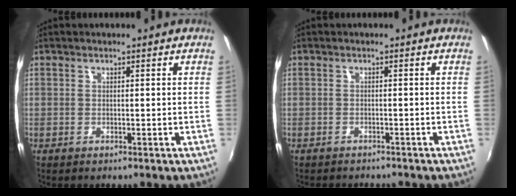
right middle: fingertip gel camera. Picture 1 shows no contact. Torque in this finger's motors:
{"motor_torque": [1.01, -1.13, 0.09, 0.05]}